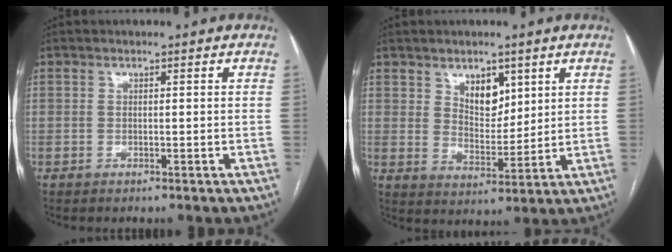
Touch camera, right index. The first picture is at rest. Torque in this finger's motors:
{"motor_torque": [0.05, 0.18, 0.09, 0.02]}